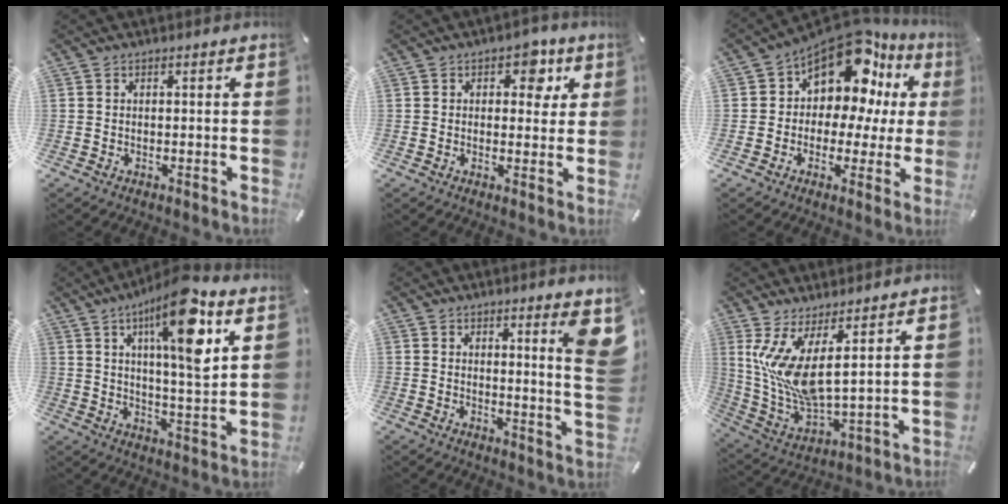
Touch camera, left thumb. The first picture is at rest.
{"total": 6.7, "force": [2.8, 4.4, 4.2], "torque": [-0.029, -0.010, 0.038]}
{"total": 13.8, "force": [8.5, 7.9, 7.6], "torque": [-0.127, -0.075, 0.150]}
{"total": 16.6, "force": [8.2, 4.5, 13.7], "torque": [-0.216, -0.030, 0.125]}
{"total": 7.0, "force": [4.3, 0.1, 5.6], "torque": [-0.075, -0.038, 0.065]}
{"total": 11.3, "force": [5.1, 3.5, 9.5], "torque": [-0.221, -0.047, 0.095]}